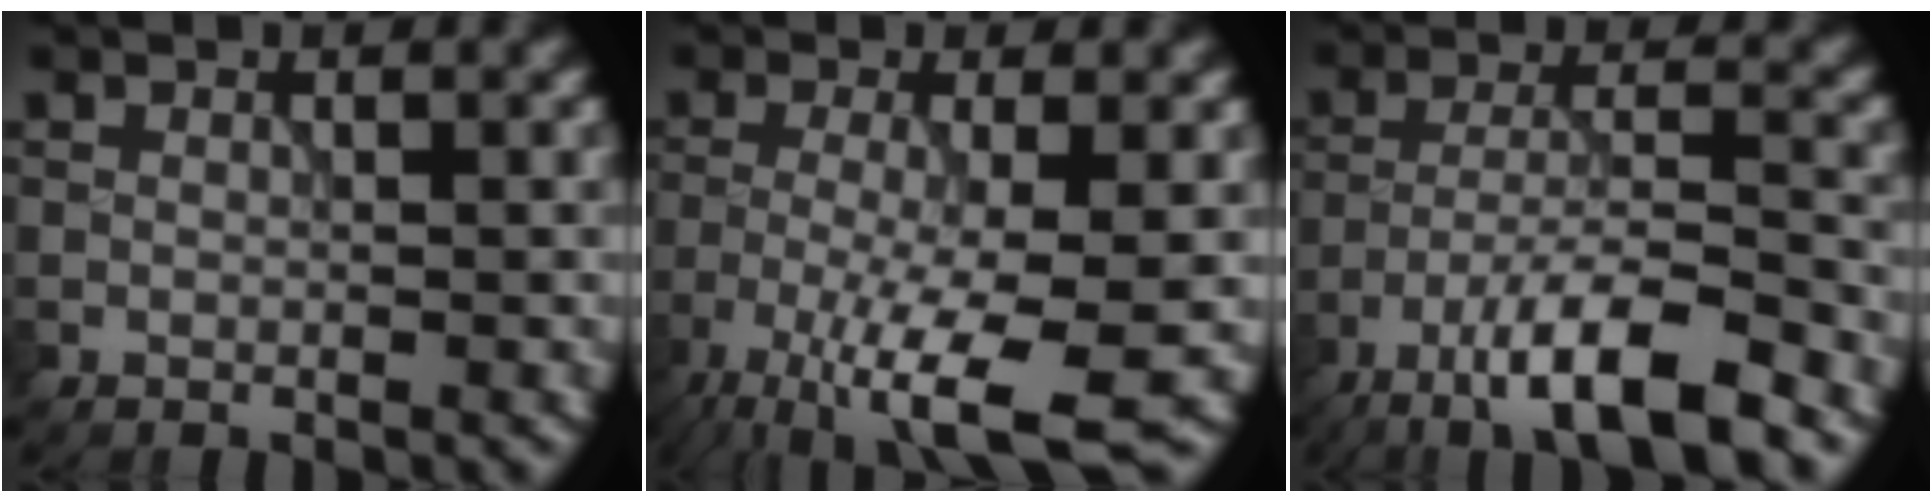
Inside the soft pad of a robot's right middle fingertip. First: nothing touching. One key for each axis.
{"total": 8.4, "fx": -4.3, "fy": 1.6, "fz": 7.1, "tx": -0.125, "ty": -0.013, "tz": -0.081}
{"total": 9.5, "fx": -6.2, "fy": 1.9, "fz": 7.0, "tx": -0.114, "ty": 0.004, "tz": -0.110}